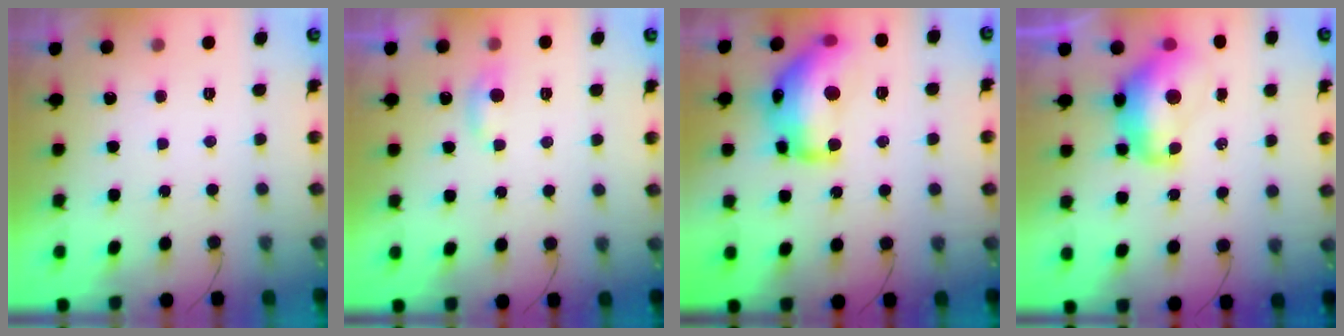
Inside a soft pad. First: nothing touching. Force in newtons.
{"total": 4.0, "press": 3.9, "slide": 0.5}
{"total": 20.4, "press": 20.3, "slide": 1.2}
{"total": 12.7, "press": 12.7, "slide": 1.1}